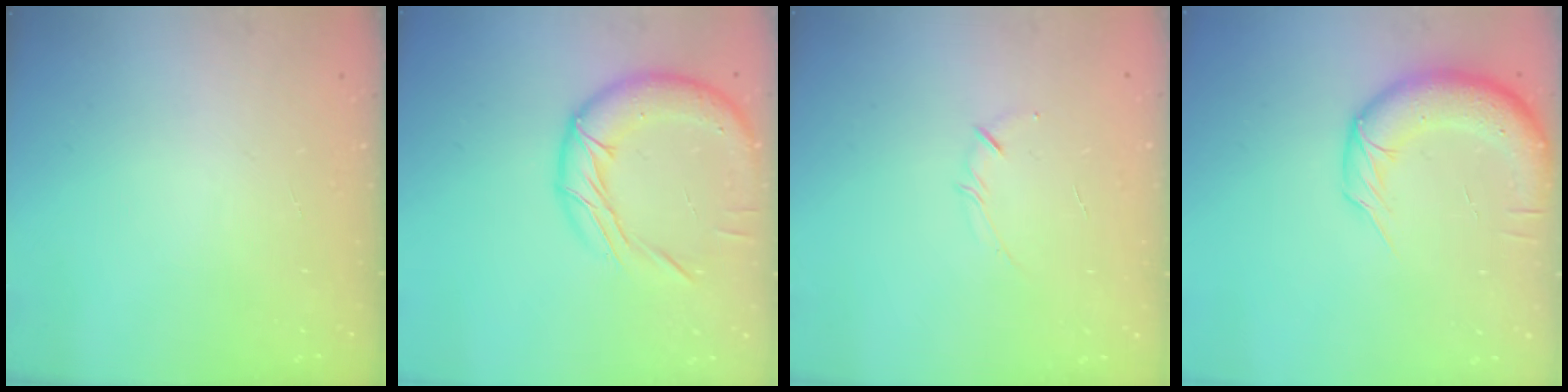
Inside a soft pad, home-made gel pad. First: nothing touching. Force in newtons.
{"total": 16.9, "press": 16.9, "slide": 1.5}
{"total": 2.5, "press": 2.4, "slide": 0.4}
{"total": 11.4, "press": 11.0, "slide": 3.1}